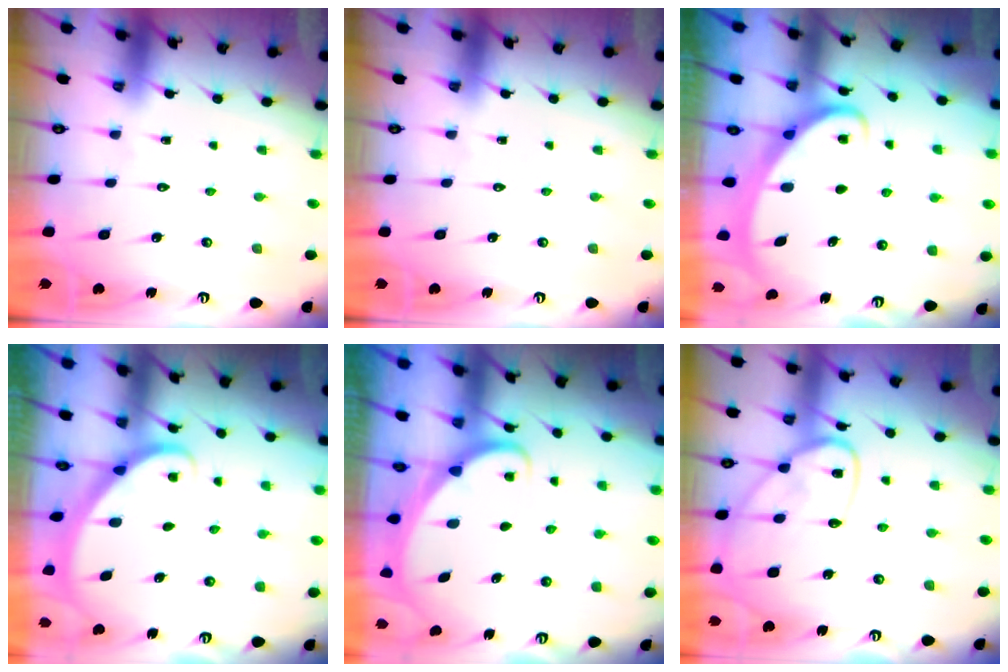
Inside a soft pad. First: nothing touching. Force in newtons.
{"total": 0.0}
{"total": 2.5, "press": 2.5, "slide": 0.3}
{"total": 2.0, "press": 2.0, "slide": 0.1}
{"total": 1.6, "press": 1.6, "slide": 0.0}
{"total": 14.2, "press": 14.1, "slide": 1.0}